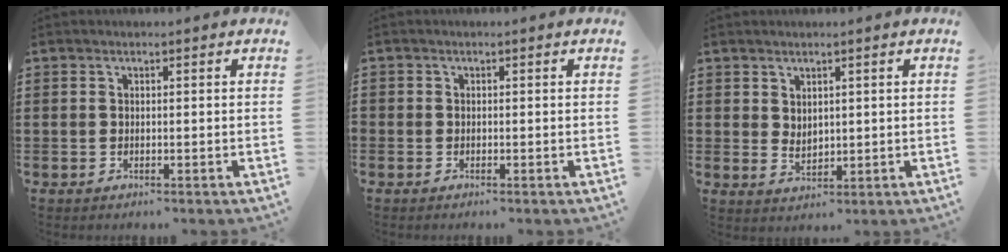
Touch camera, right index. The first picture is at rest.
{"total": 0.5, "force": [-0.3, 0.4, 0.1], "torque": [-0.002, 0.002, -0.006]}
{"total": 2.1, "force": [1.6, 1.2, 0.7], "torque": [-0.017, 0.004, 0.030]}